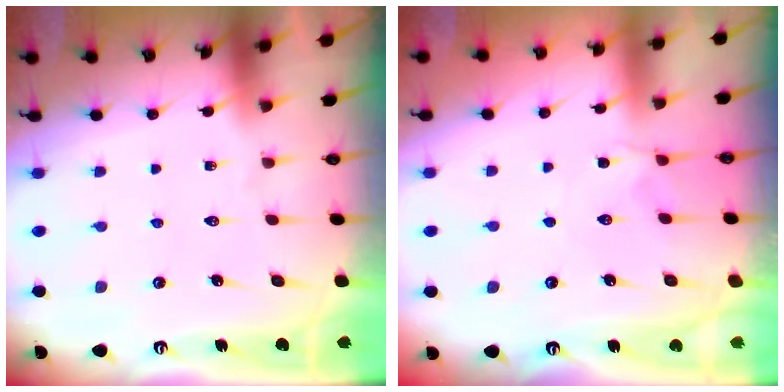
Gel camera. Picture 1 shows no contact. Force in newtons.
{"total": 2.7, "press": 2.6, "slide": 0.6}